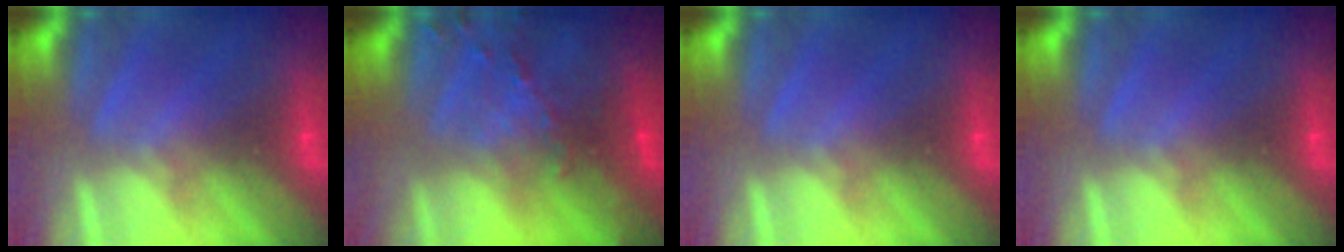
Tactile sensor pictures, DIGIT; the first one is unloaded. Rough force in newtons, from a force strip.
{"total": 7.2}
{"total": 0.0}
{"total": 0.0}